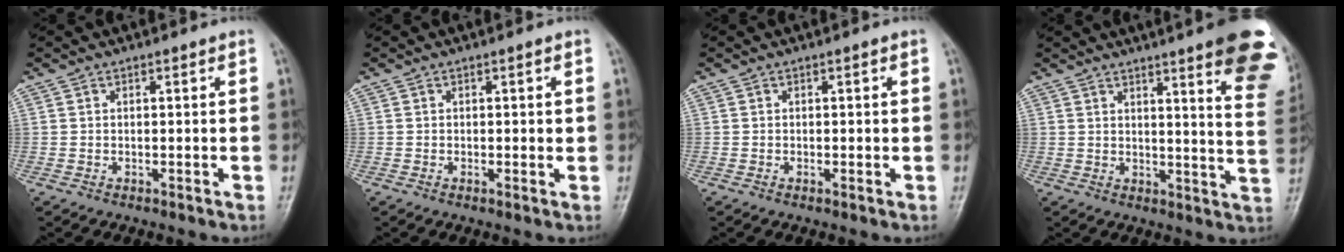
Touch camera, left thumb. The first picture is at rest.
{"total": 1.4, "force": [0.0, 0.6, 1.3], "torque": [-0.015, -0.002, -0.002]}
{"total": 0.9, "force": [-0.1, 0.4, 0.8], "torque": [-0.012, 0.002, -0.003]}
{"total": 17.8, "force": [10.8, 2.6, 14.0], "torque": [-0.148, -0.051, 0.116]}